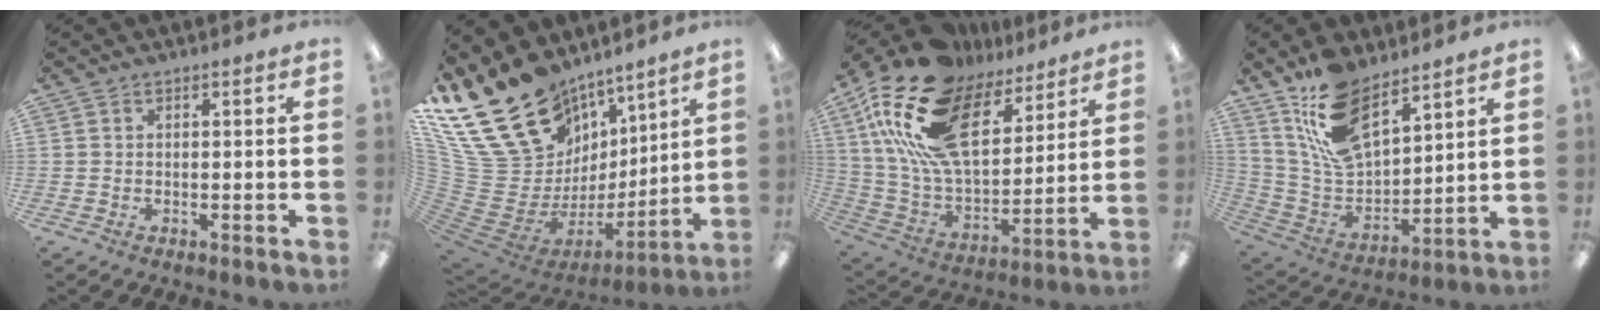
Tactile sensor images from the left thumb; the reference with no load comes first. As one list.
[{"total": 27.5, "force": [14.9, 18.2, 14.1], "torque": [-0.261, -0.135, 0.329]}, {"total": 24.6, "force": [13.1, 13.6, 15.6], "torque": [-0.323, -0.068, 0.237]}, {"total": 16.7, "force": [11.4, 7.9, 9.2], "torque": [-0.202, -0.054, 0.213]}]